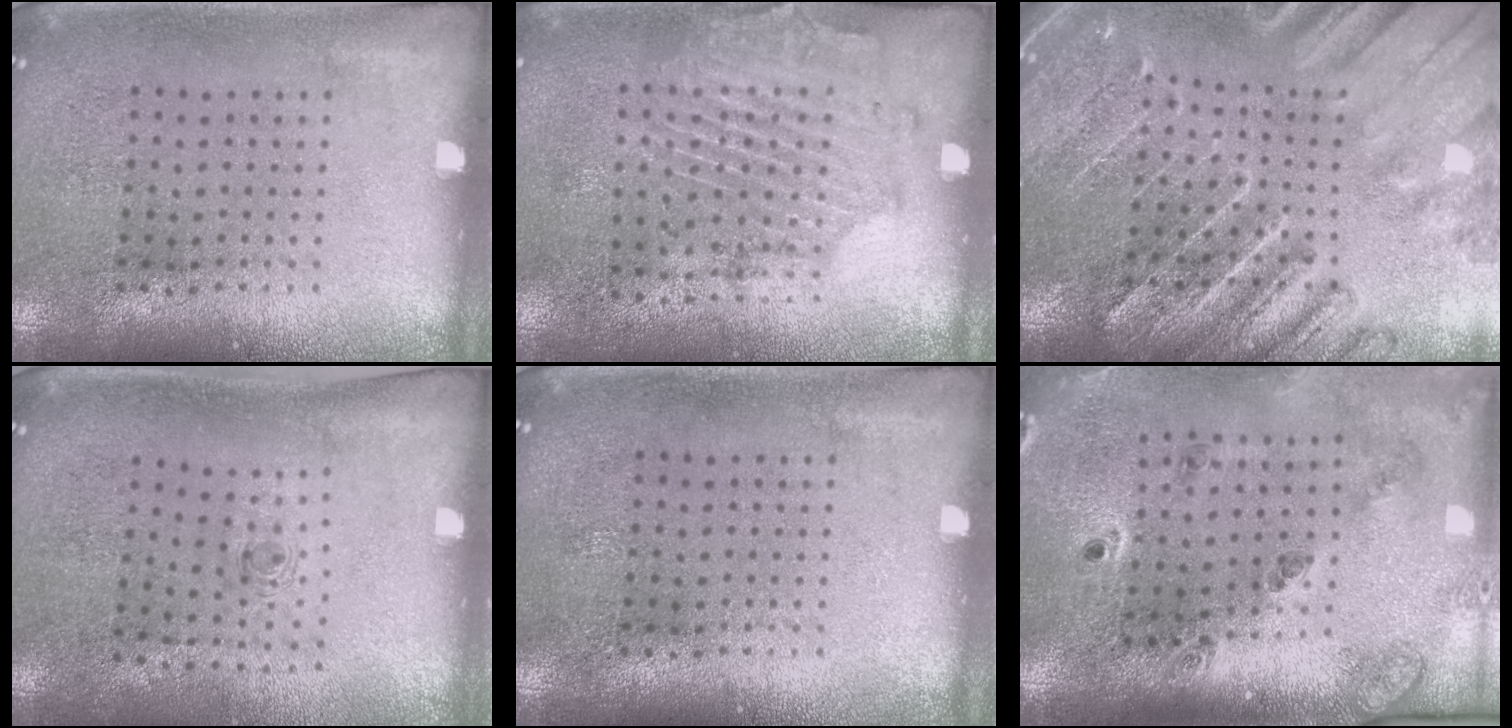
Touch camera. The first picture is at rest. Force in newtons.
{"total": 1.7, "press": 1.2, "slide": 1.1}
{"total": 3.0, "press": 2.9, "slide": 0.8}
{"total": 0.7, "press": 0.3, "slide": 0.6}
{"total": 0.0}
{"total": 1.7, "press": 1.6, "slide": 0.5}